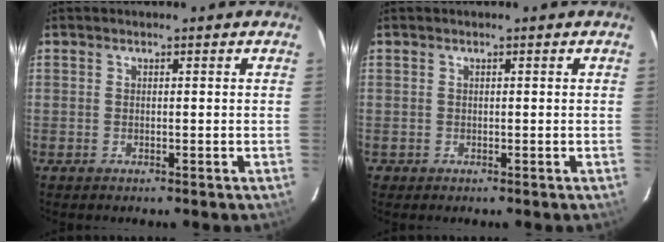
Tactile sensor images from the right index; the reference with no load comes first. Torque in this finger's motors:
{"motor_torque": [-0.82, -0.48, -0.88, -0.20]}